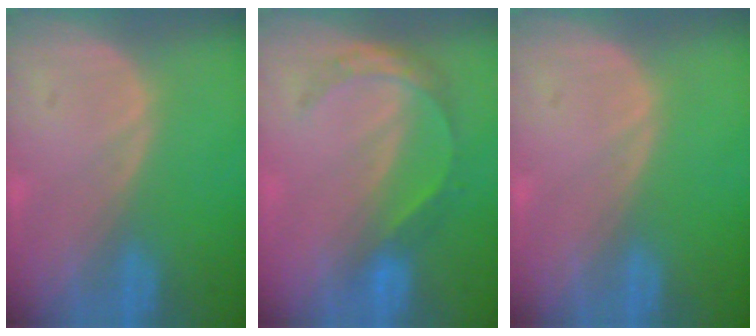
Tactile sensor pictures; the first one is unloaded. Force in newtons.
{"total": 4.6, "press": 4.2, "slide": 1.9}
{"total": 0.0}